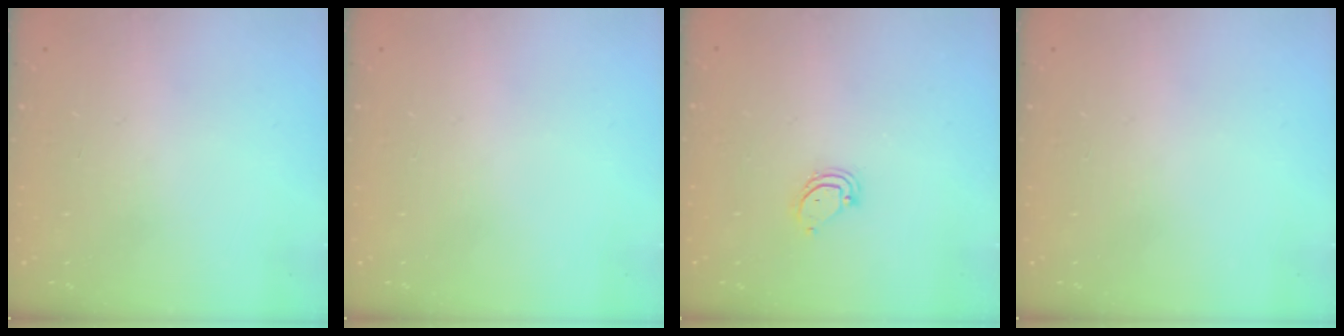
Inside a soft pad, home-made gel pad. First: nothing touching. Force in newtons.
{"total": 0.0}
{"total": 3.3, "press": 3.3, "slide": 0.4}
{"total": 0.0}